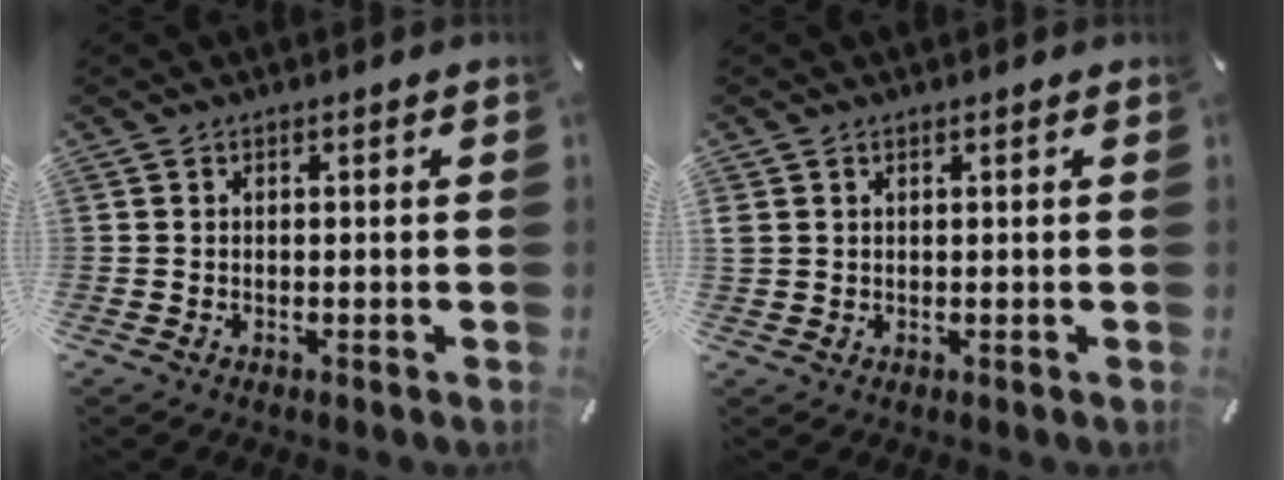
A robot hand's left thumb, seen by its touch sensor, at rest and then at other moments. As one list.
[{"total": 1.0, "force": [0.7, 0.7, 0.2], "torque": [-0.006, -0.001, 0.014]}]